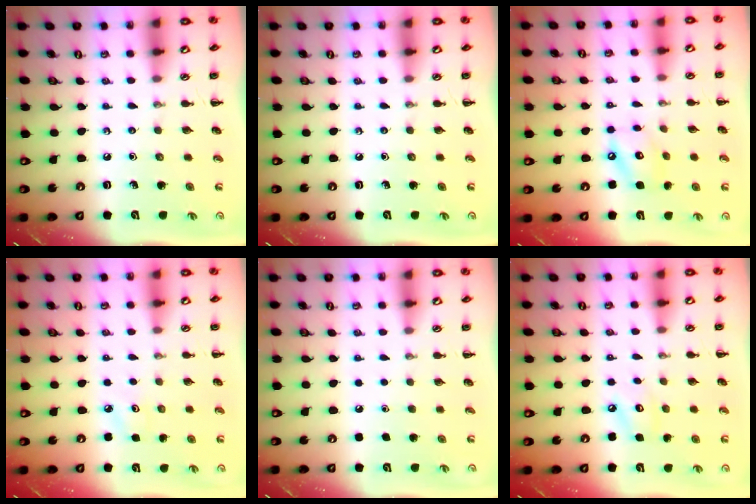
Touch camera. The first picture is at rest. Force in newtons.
{"total": 0.0}
{"total": 8.6, "press": 8.5, "slide": 0.8}
{"total": 4.8, "press": 4.6, "slide": 1.3}
{"total": 1.7, "press": 1.6, "slide": 0.1}
{"total": 4.7, "press": 4.7, "slide": 0.7}